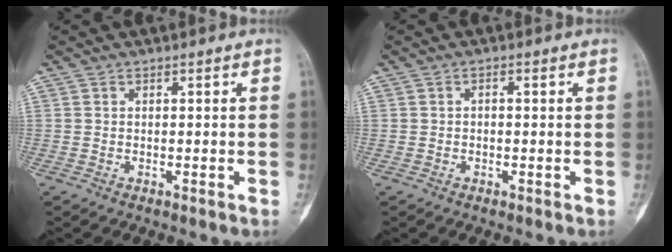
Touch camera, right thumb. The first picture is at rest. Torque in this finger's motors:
{"motor_torque": [-0.02, -0.01, 0.01, 0.39, -0.09]}